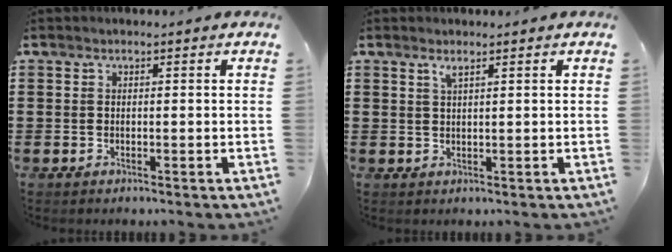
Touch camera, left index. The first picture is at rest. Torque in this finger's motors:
{"motor_torque": [0.42, -0.22, 0.02, 0.02]}